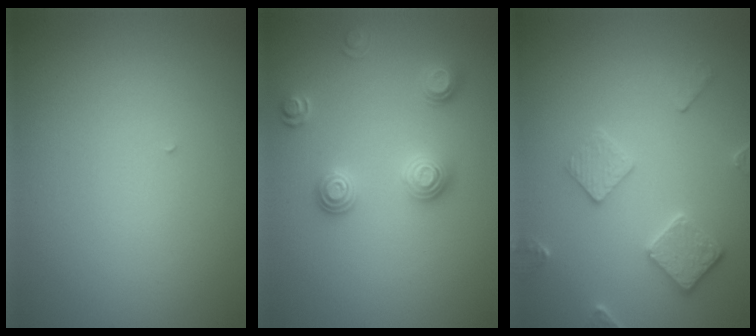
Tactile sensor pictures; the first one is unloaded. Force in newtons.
{"total": 2.7, "press": 2.6, "slide": 0.9}
{"total": 3.4, "press": 3.1, "slide": 1.3}